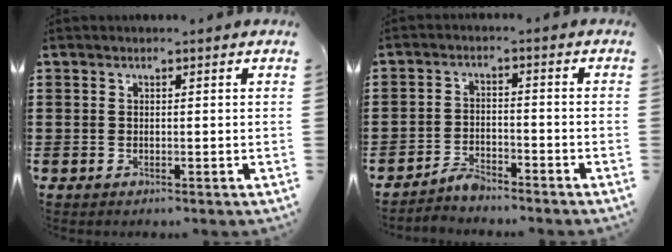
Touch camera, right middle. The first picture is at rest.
{"total": 3.2, "force": [-3.0, 0.5, 0.6], "torque": [-0.016, 0.007, -0.064]}